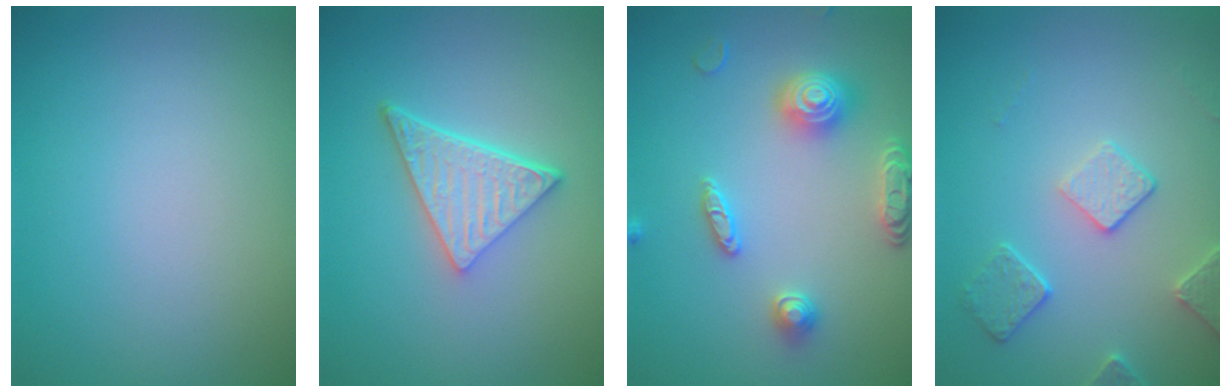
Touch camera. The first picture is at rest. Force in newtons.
{"total": 4.9, "press": 3.4, "slide": 3.5}
{"total": 3.8, "press": 3.7, "slide": 0.6}
{"total": 2.9, "press": 2.8, "slide": 0.9}